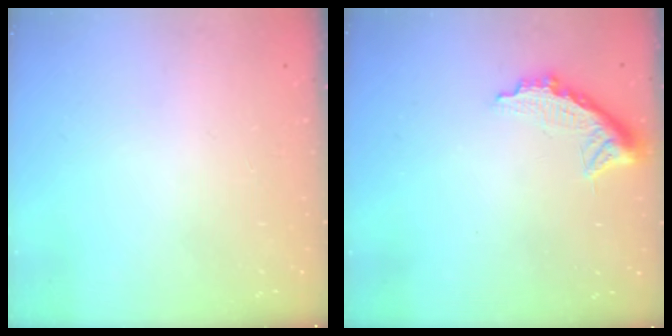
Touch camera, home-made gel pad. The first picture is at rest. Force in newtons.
{"total": 9.5, "press": 9.5, "slide": 0.5}